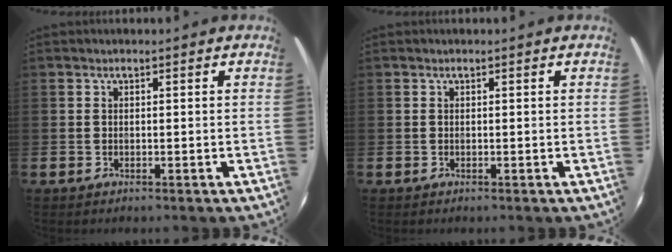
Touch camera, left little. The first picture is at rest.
{"total": 0.0}